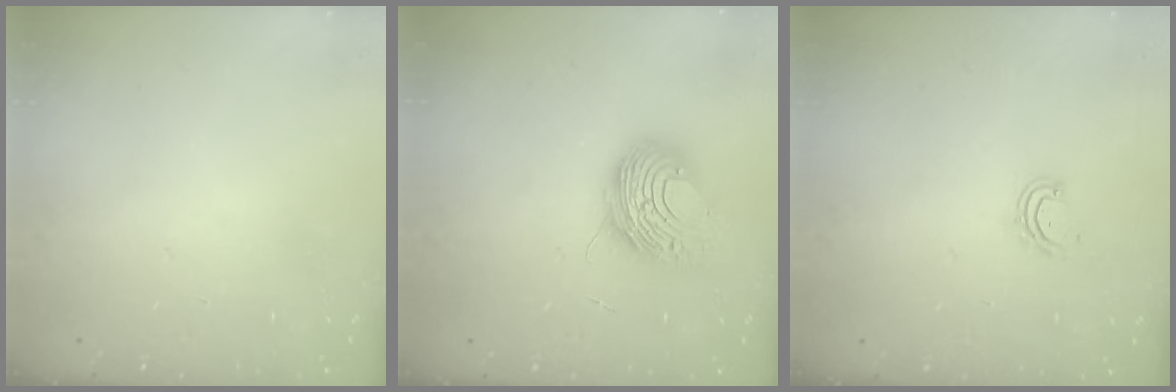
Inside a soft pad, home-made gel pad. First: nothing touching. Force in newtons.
{"total": 10.5, "press": 10.5, "slide": 1.3}
{"total": 4.1, "press": 4.1, "slide": 0.3}